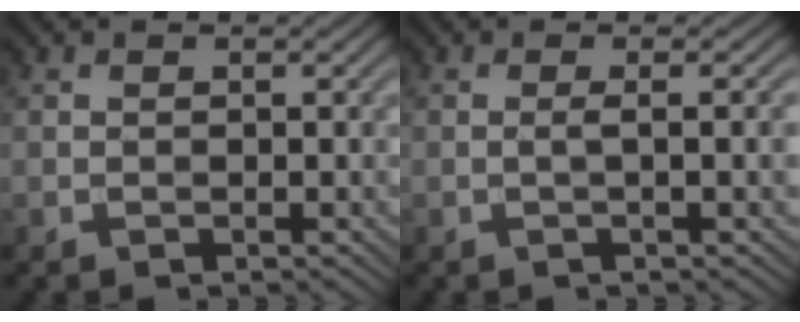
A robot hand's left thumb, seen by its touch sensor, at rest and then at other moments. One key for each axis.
{"total": 3.1, "fx": -0.2, "fy": 0.5, "fz": 3.0, "tx": -0.042, "ty": 0.007, "tz": -0.008}